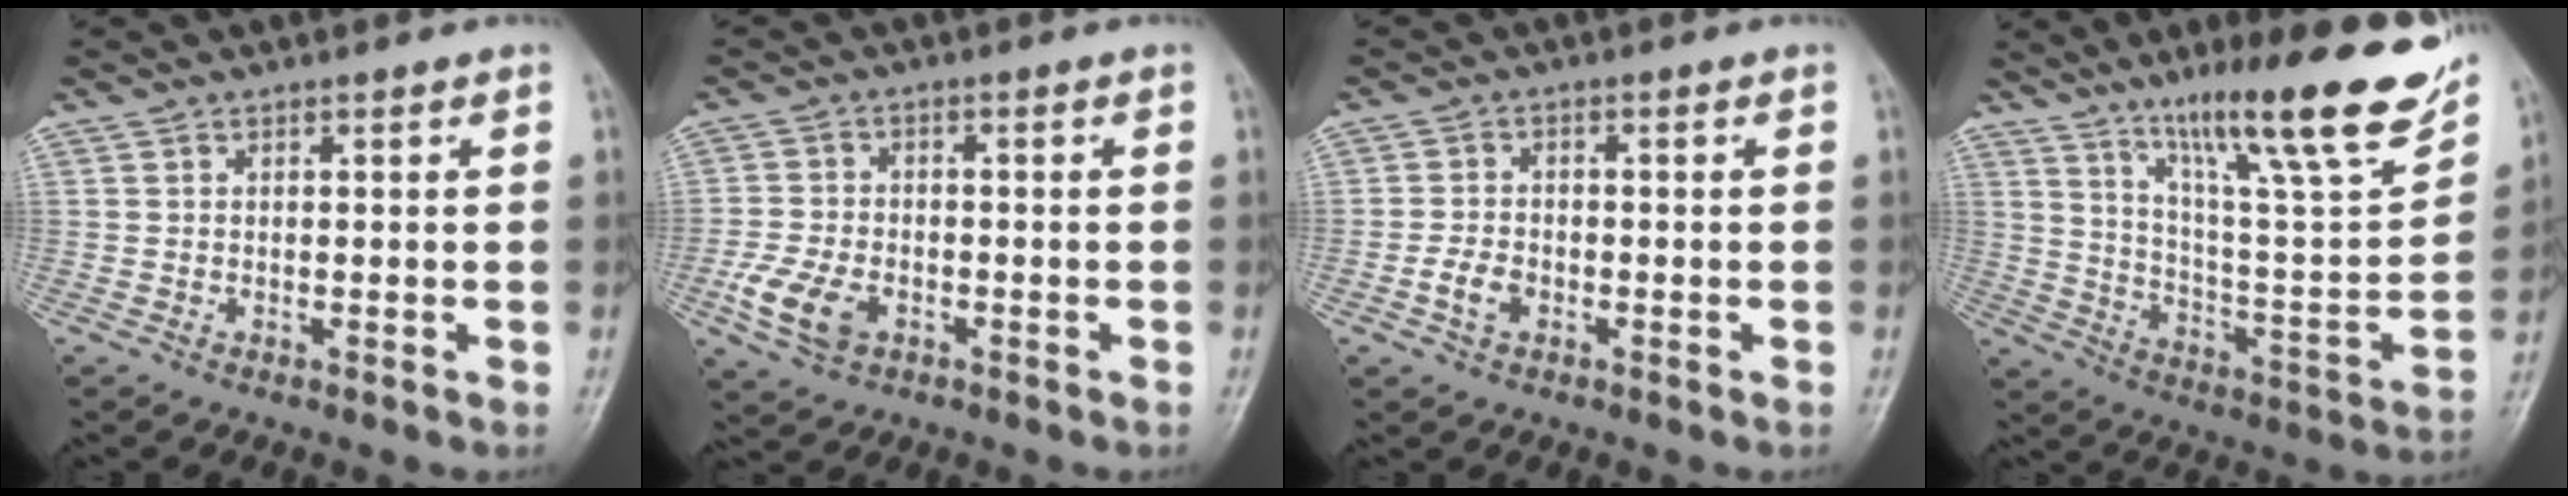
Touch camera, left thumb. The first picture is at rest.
{"total": 7.6, "force": [-3.1, 5.0, 4.9], "torque": [-0.102, 0.008, -0.057]}
{"total": 3.7, "force": [-1.5, 2.5, 2.2], "torque": [-0.039, 0.011, -0.031]}
{"total": 24.6, "force": [15.6, 4.4, 18.5], "torque": [-0.258, -0.055, 0.254]}